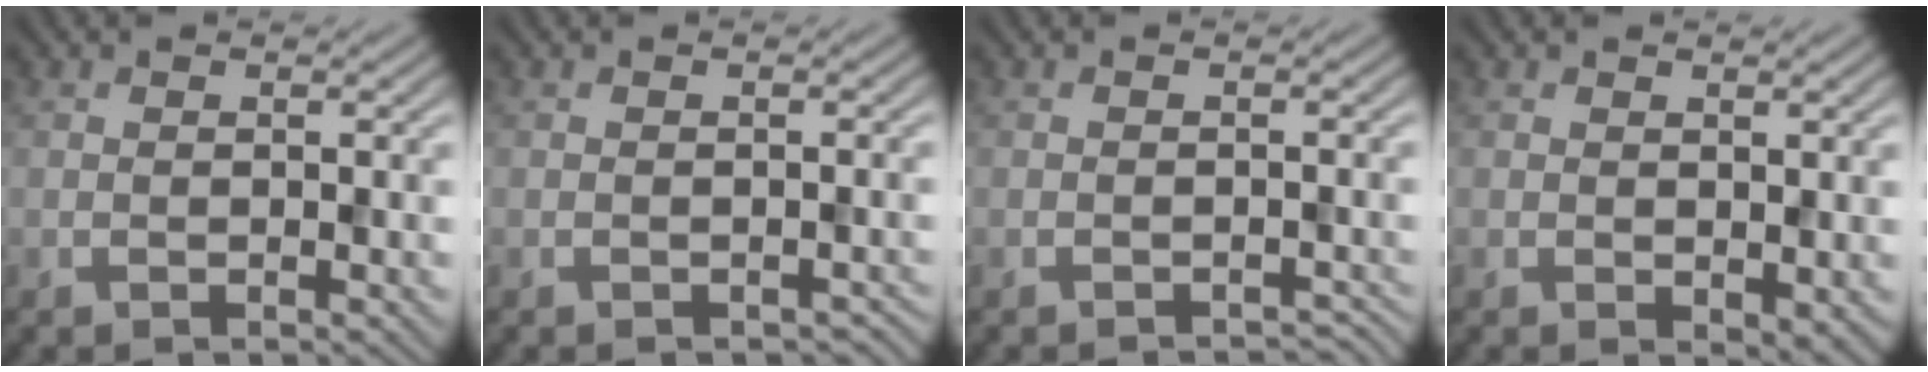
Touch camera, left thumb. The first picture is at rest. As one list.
[{"total": 0.9, "force": [-0.8, 0.3, 0.4], "torque": [-0.005, -0.004, -0.009]}, {"total": 1.5, "force": [-1.5, 0.2, 0.4], "torque": [0.001, -0.001, -0.019]}, {"total": 1.4, "force": [0.1, 0.8, 1.2], "torque": [-0.018, -0.006, 0.005]}]